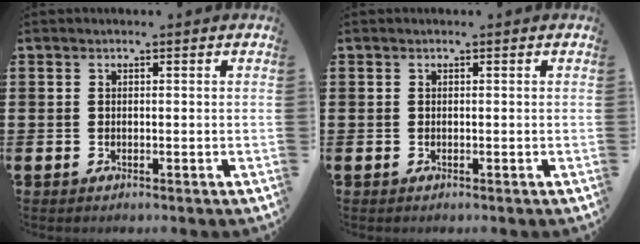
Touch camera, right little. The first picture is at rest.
{"total": 0.0}